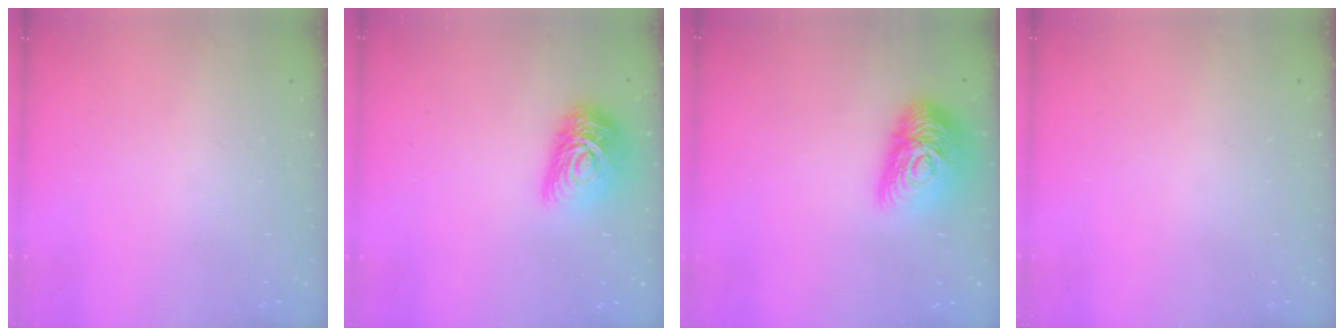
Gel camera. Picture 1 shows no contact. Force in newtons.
{"total": 14.0, "press": 14.0, "slide": 1.1}
{"total": 17.3, "press": 17.3, "slide": 1.1}
{"total": 0.0}